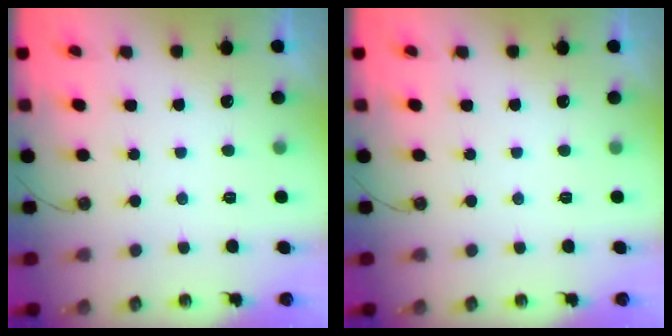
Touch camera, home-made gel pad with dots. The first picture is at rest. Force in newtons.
{"total": 0.0}